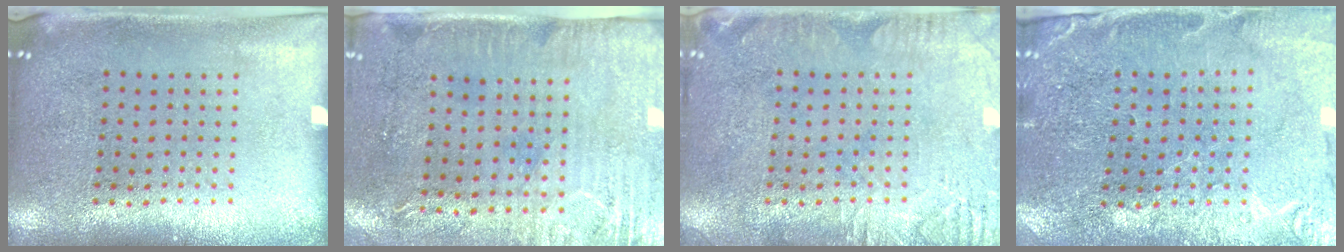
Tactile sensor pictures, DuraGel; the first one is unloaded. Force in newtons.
{"total": 3.0, "press": 2.4, "slide": 1.7}
{"total": 2.8, "press": 2.7, "slide": 0.4}
{"total": 0.5, "press": 0.5, "slide": 0.2}